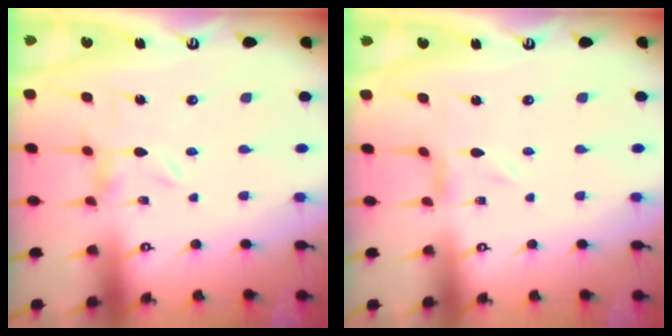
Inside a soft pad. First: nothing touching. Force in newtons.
{"total": 0.0}